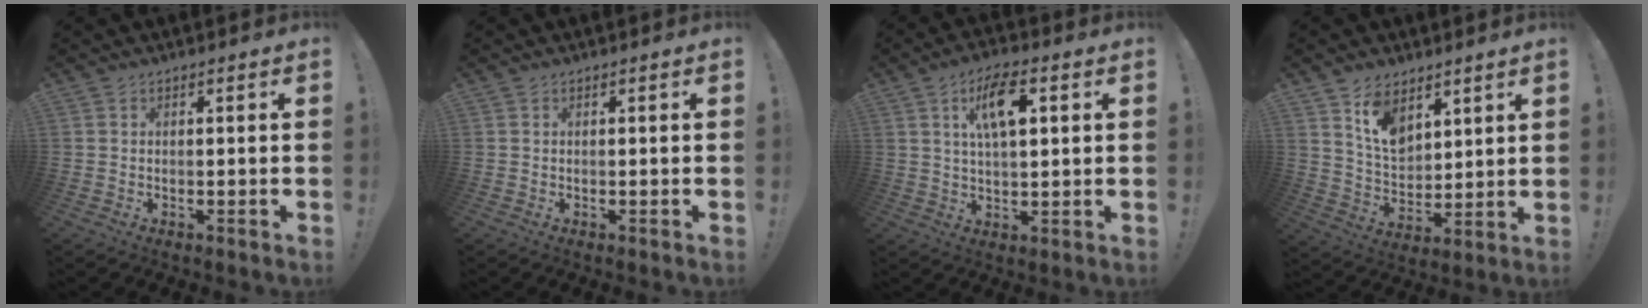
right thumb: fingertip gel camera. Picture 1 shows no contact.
{"total": 0.0}
{"total": 10.8, "force": [3.7, 4.8, 8.9], "torque": [-0.143, 0.002, 0.062]}
{"total": 10.3, "force": [6.9, 6.3, 4.3], "torque": [-0.078, -0.044, 0.134]}